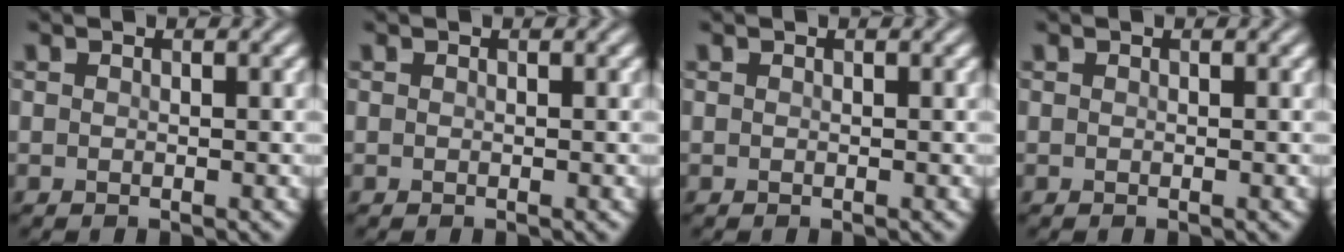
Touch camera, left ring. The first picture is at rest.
{"total": 0.0}
{"total": 0.0}
{"total": 0.0}